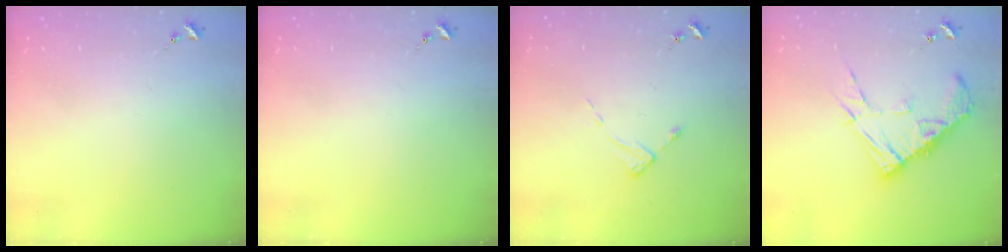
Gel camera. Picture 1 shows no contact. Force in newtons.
{"total": 0.0}
{"total": 2.6, "press": 2.6, "slide": 0.4}
{"total": 13.3, "press": 13.2, "slide": 1.2}